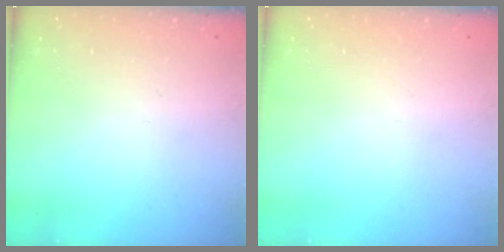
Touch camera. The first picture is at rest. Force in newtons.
{"total": 0.0}